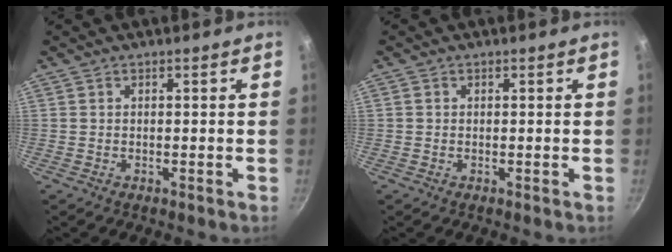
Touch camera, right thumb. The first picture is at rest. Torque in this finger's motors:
{"motor_torque": [-0.41, -0.32, -0.39, 0.29, -0.02]}